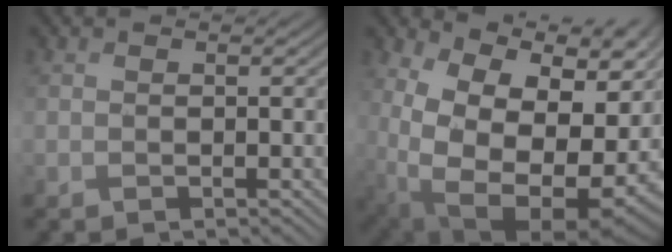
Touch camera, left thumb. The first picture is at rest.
{"total": 18.1, "force": [-0.3, 11.6, 13.9], "torque": [-0.221, -0.027, 0.040]}